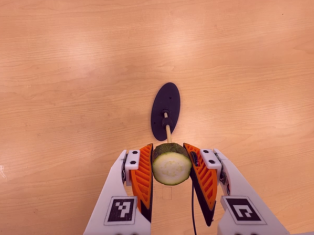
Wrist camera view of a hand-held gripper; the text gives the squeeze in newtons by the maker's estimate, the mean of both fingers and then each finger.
{"total": 11.0, "left": 9.5, "right": 12.5}